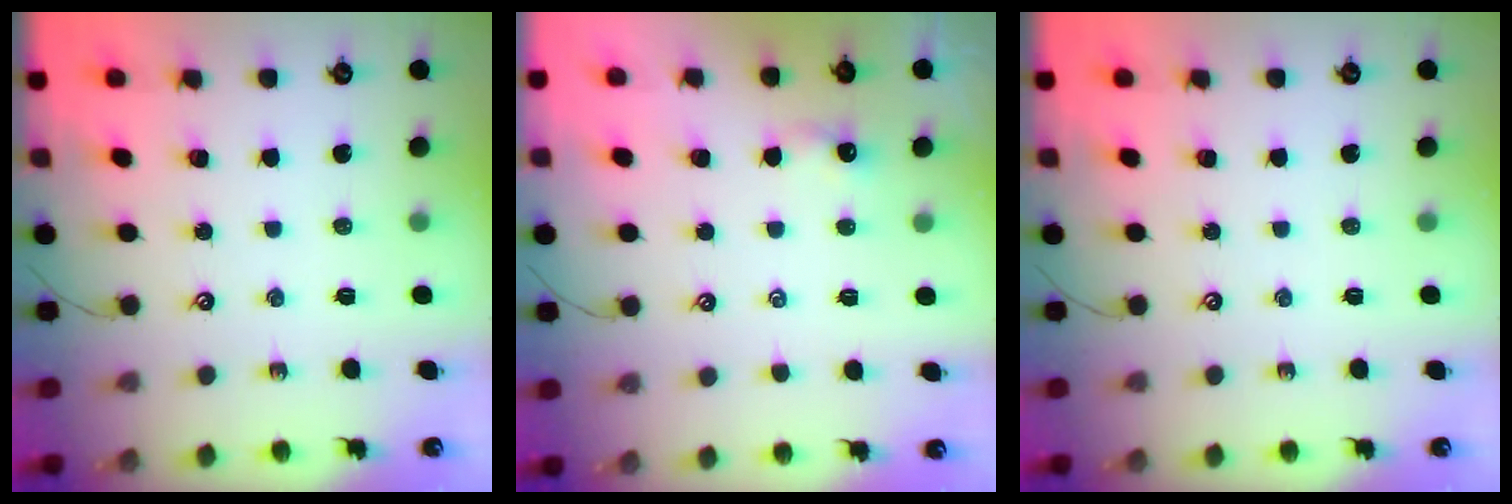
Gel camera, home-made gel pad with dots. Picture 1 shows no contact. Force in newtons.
{"total": 3.6, "press": 3.6, "slide": 0.1}
{"total": 0.0}